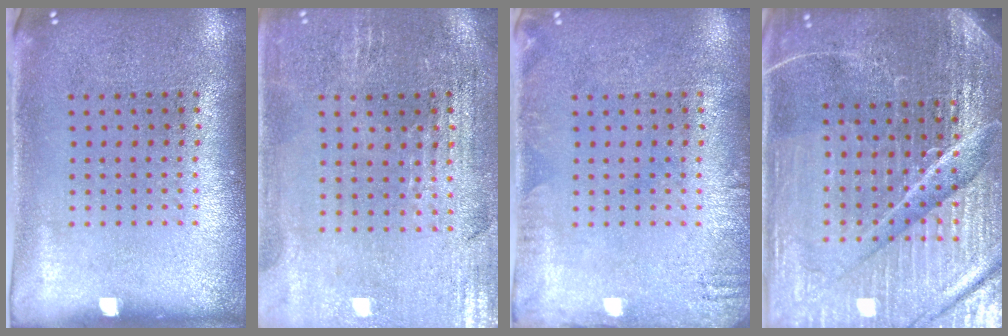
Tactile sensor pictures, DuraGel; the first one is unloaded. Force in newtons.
{"total": 0.9, "press": 0.8, "slide": 0.4}
{"total": 1.4, "press": 1.3, "slide": 0.2}
{"total": 6.2, "press": 5.6, "slide": 2.8}